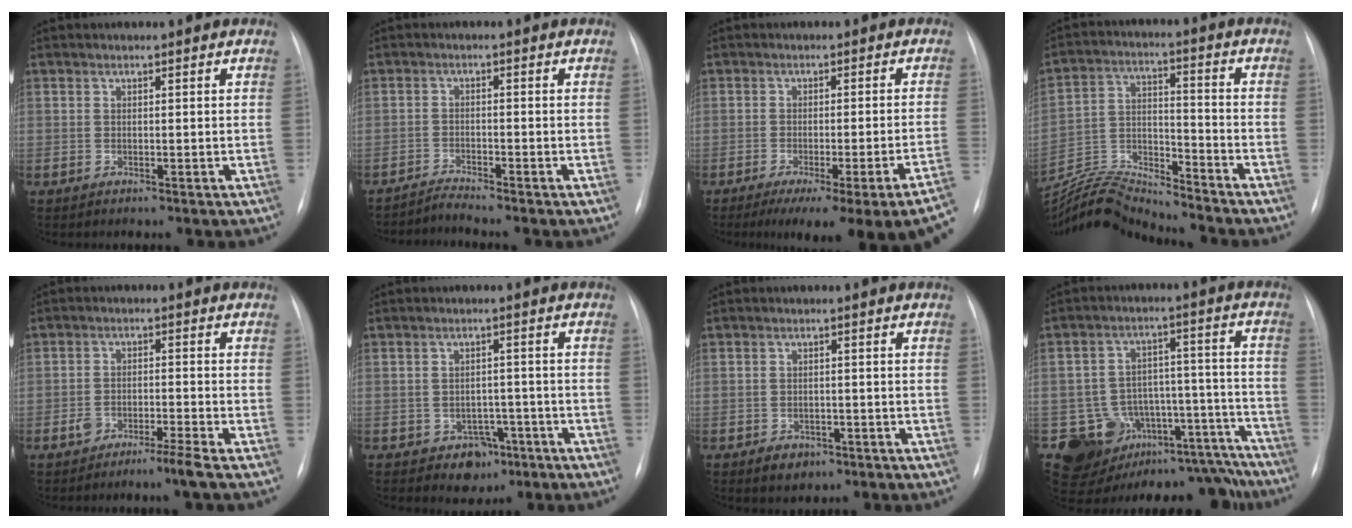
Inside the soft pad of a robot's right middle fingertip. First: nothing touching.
{"total": 2.4, "force": [-2.1, -1.0, -0.4], "torque": [0.004, -0.017, -0.041]}
{"total": 18.0, "force": [-13.6, -0.5, 11.8], "torque": [-0.083, -0.021, -0.174]}
{"total": 11.9, "force": [-11.9, -0.7, 0.7], "torque": [-0.023, 0.026, -0.223]}
{"total": 3.6, "force": [-2.8, -0.2, 2.2], "torque": [-0.047, 0.000, -0.055]}
{"total": 4.4, "force": [-2.4, 3.5, 1.2], "torque": [-0.005, 0.016, -0.022]}
{"total": 3.0, "force": [-1.8, 2.2, 1.0], "torque": [-0.014, 0.005, -0.015]}
{"total": 15.9, "force": [-12.9, 8.3, 4.0], "torque": [-0.033, 0.073, -0.174]}